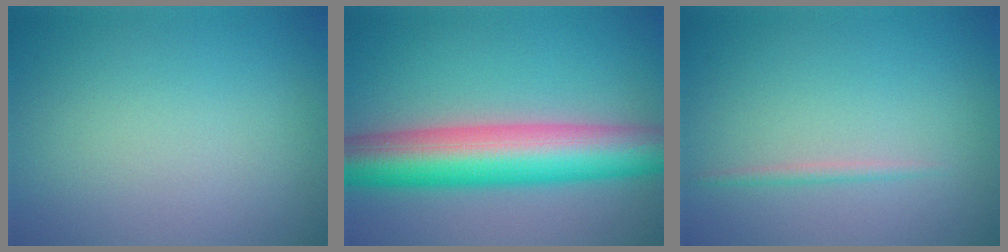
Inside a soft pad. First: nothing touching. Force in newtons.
{"total": 10.3, "press": 10.3, "slide": 0.3}
{"total": 0.8, "press": 0.8, "slide": 0.0}